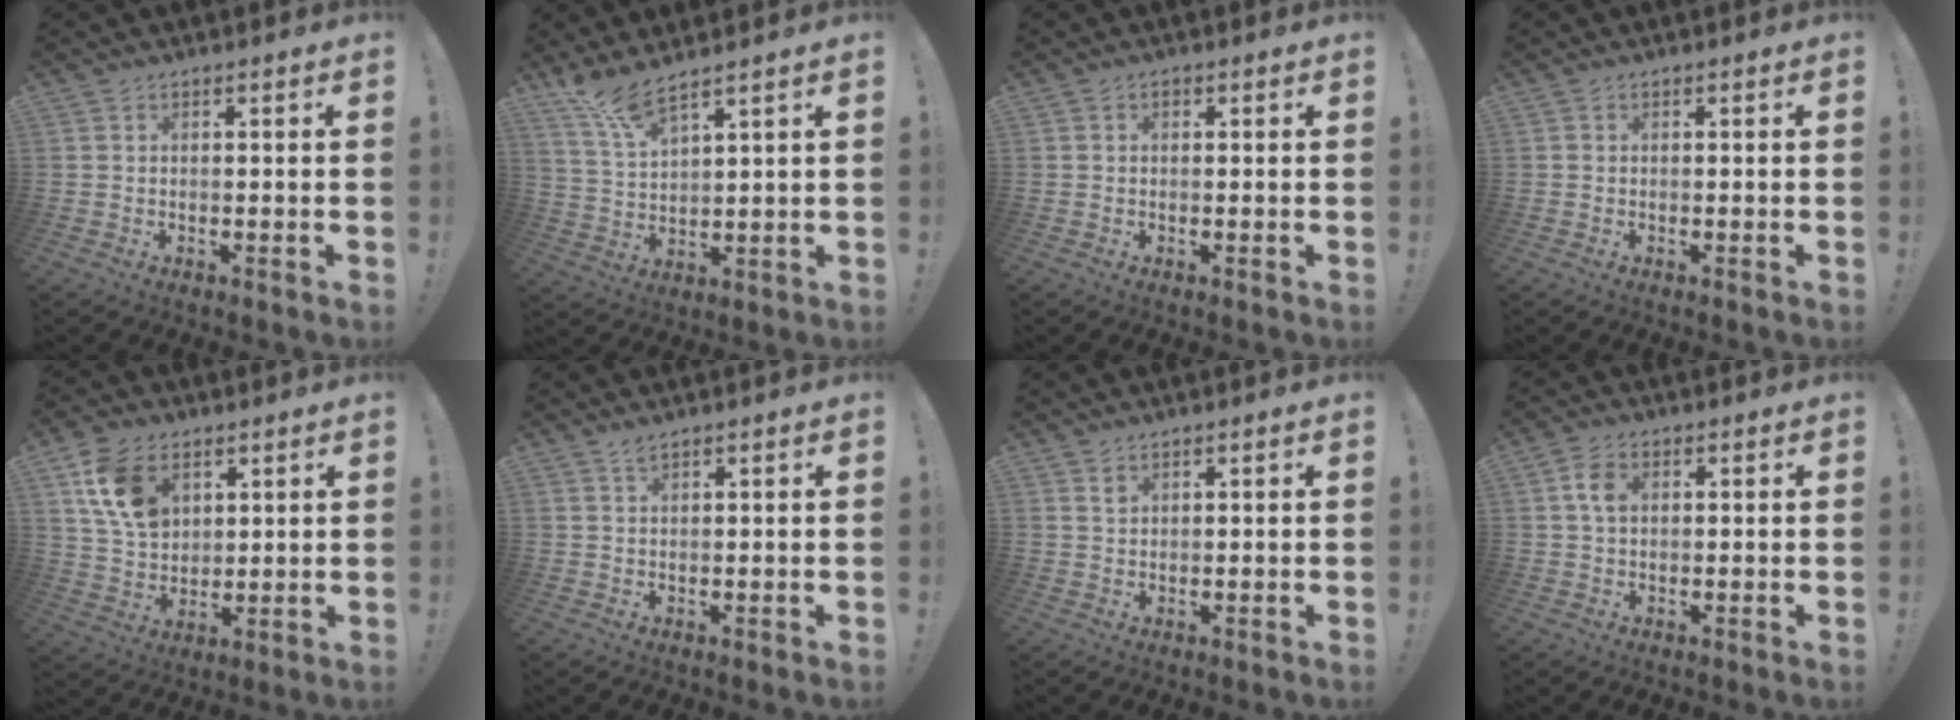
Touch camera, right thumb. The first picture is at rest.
{"total": 7.7, "force": [6.6, 0.9, 4.0], "torque": [-0.094, -0.034, 0.121]}
{"total": 0.6, "force": [-0.1, 0.5, 0.3], "torque": [-0.005, 0.003, -0.003]}
{"total": 0.0}
{"total": 13.3, "force": [6.1, 9.4, 7.3], "torque": [-0.119, -0.010, 0.122]}
{"total": 1.6, "force": [1.3, 0.2, 0.9], "torque": [-0.018, -0.001, 0.023]}
{"total": 1.4, "force": [1.0, 0.9, 0.4], "torque": [0.001, -0.004, 0.018]}
{"total": 4.7, "force": [1.0, 3.3, 3.2], "torque": [-0.047, 0.004, 0.019]}